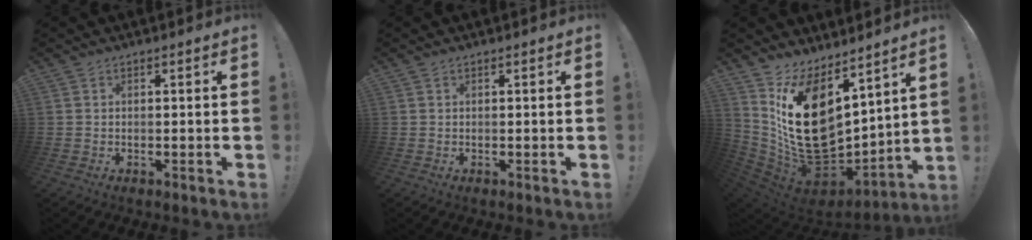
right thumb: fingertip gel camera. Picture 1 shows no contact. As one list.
[{"total": 0.0}, {"total": 22.8, "force": [4.2, 15.1, 16.5], "torque": [-0.307, -0.034, 0.099]}]